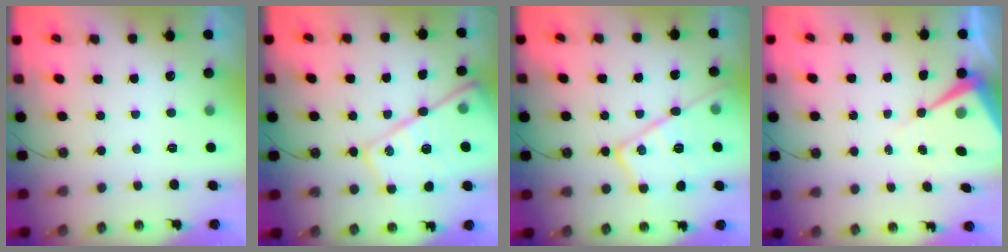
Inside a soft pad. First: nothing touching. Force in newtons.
{"total": 20.2, "press": 20.1, "slide": 1.3}
{"total": 18.3, "press": 18.3, "slide": 1.0}
{"total": 9.4, "press": 9.4, "slide": 0.7}